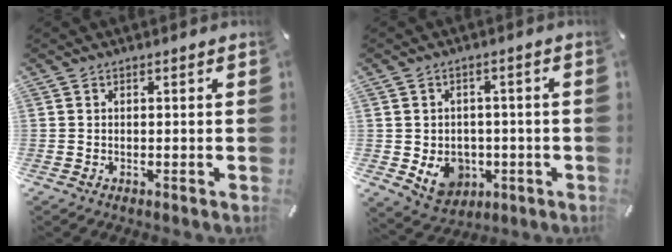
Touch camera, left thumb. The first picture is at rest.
{"total": 7.9, "force": [-1.9, 6.9, 3.4], "torque": [-0.055, 0.010, -0.030]}